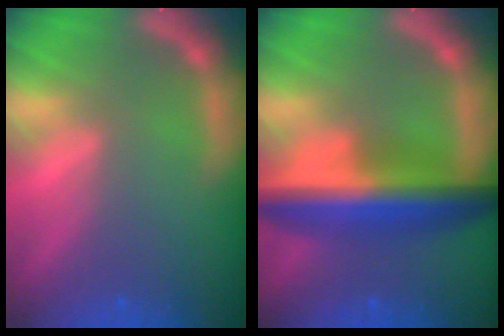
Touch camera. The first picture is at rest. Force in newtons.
{"total": 9.0}